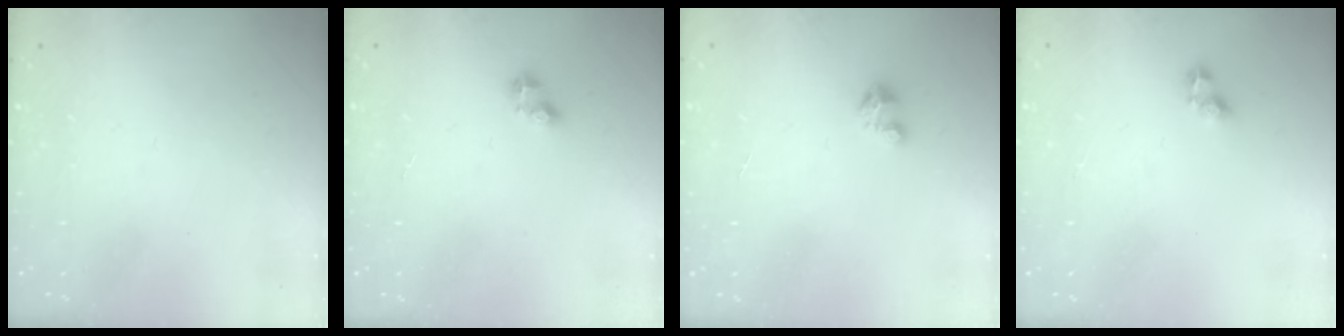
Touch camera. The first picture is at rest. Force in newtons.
{"total": 2.5, "press": 2.5, "slide": 0.3}
{"total": 1.7, "press": 1.7, "slide": 0.1}
{"total": 3.6, "press": 3.5, "slide": 0.6}